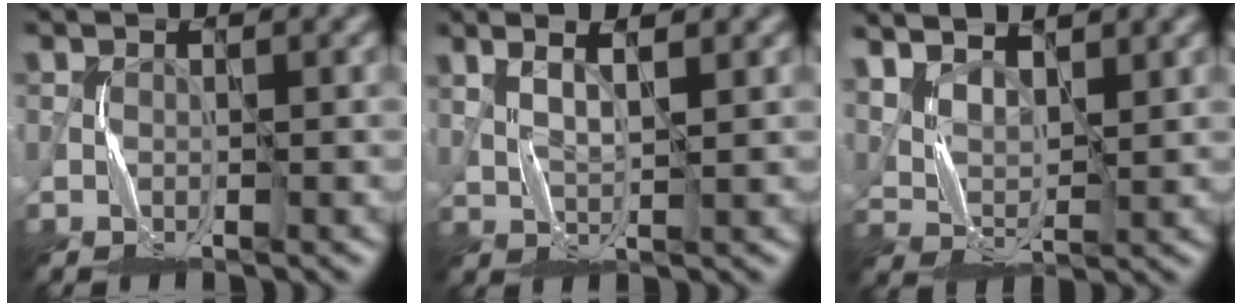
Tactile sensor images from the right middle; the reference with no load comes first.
{"total": 2.6, "force": [1.9, 0.4, 1.7], "torque": [-0.023, -0.005, 0.030]}
{"total": 4.4, "force": [3.6, 1.6, 2.1], "torque": [-0.043, 0.000, 0.062]}